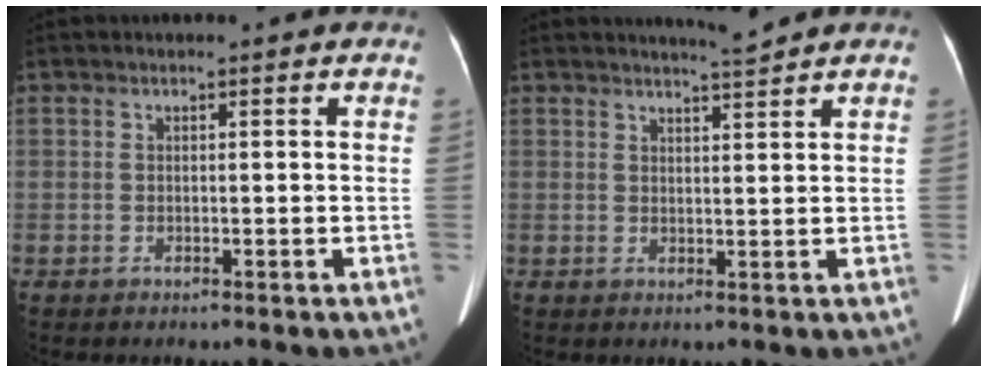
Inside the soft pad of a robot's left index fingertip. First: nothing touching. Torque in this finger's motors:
{"motor_torque": [0.02, -0.04, -0.17, 0.02]}